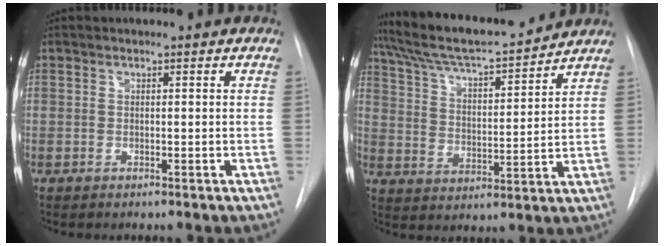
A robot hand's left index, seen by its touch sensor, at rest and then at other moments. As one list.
[{"total": 16.6, "force": [15.0, 1.8, 6.8], "torque": [-0.122, 0.008, 0.246]}]